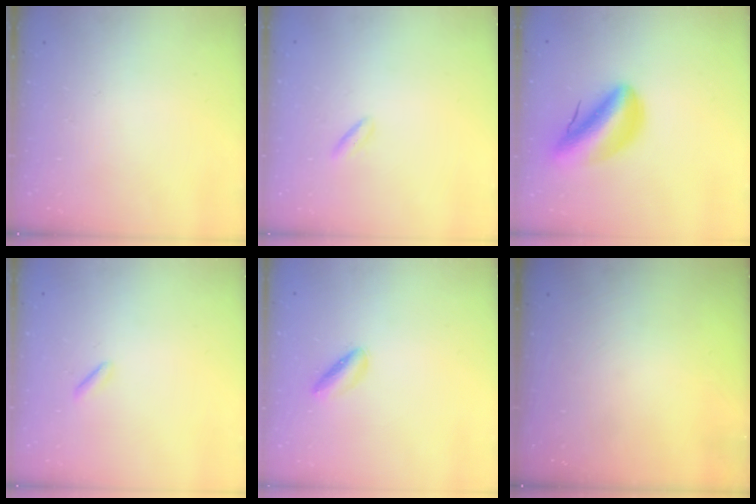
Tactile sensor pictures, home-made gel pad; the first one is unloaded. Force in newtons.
{"total": 1.3, "press": 1.1, "slide": 0.7}
{"total": 9.4, "press": 8.9, "slide": 3.1}
{"total": 1.0, "press": 0.9, "slide": 0.4}
{"total": 2.5, "press": 2.4, "slide": 0.3}
{"total": 0.0}